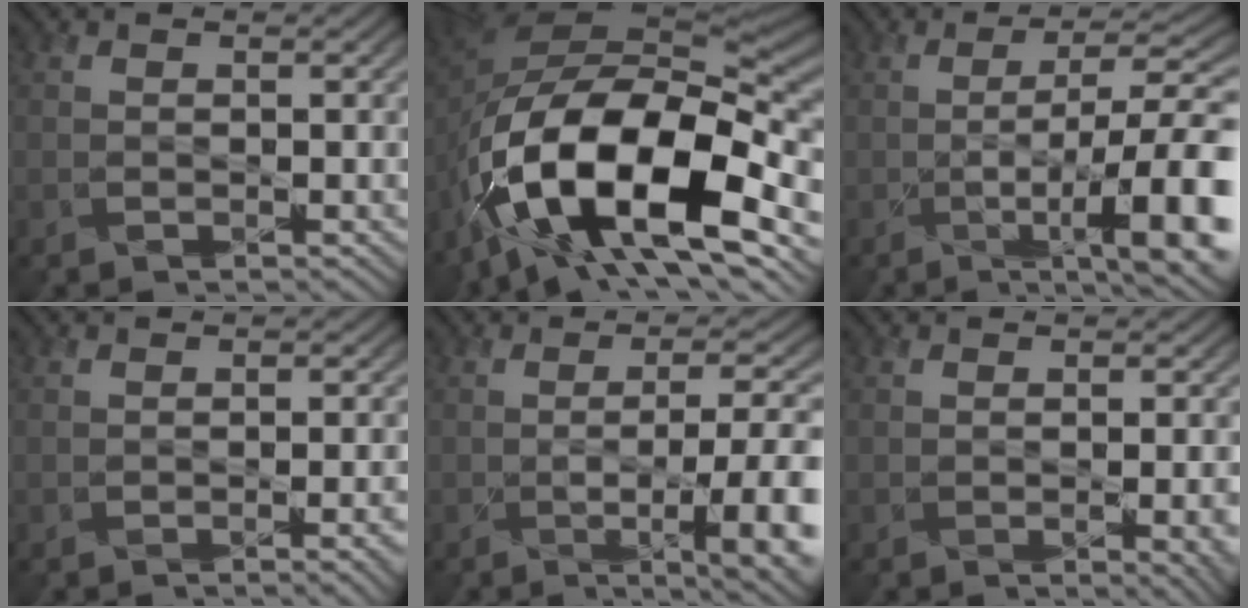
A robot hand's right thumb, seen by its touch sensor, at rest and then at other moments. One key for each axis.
{"total": 18.8, "fx": -7.9, "fy": 10.1, "fz": 13.8, "tx": -0.268, "ty": -0.033, "tz": -0.123}
{"total": 12.5, "fx": -3.2, "fy": 3.2, "fz": 11.6, "tx": -0.162, "ty": 0.001, "tz": -0.041}
{"total": 3.0, "fx": -0.7, "fy": 1.1, "fz": 2.8, "tx": -0.027, "ty": -0.004, "tz": 0.000}
{"total": 9.3, "fx": -1.9, "fy": 2.4, "fz": 8.7, "tx": -0.110, "ty": -0.005, "tz": -0.025}
{"total": 4.3, "fx": -1.0, "fy": 1.6, "fz": 3.9, "tx": -0.039, "ty": -0.011, "tz": 0.004}